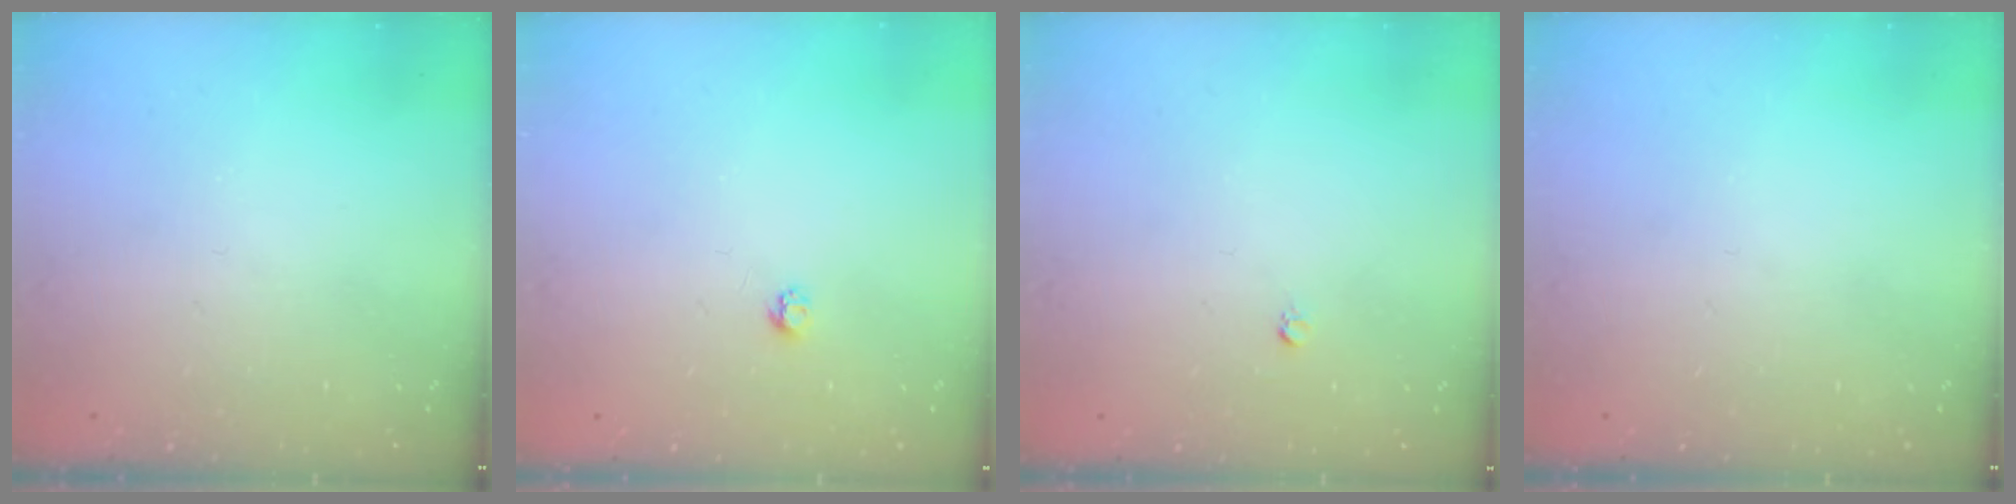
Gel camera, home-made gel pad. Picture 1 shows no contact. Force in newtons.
{"total": 2.7, "press": 2.7, "slide": 0.4}
{"total": 2.5, "press": 2.5, "slide": 0.2}
{"total": 0.0}